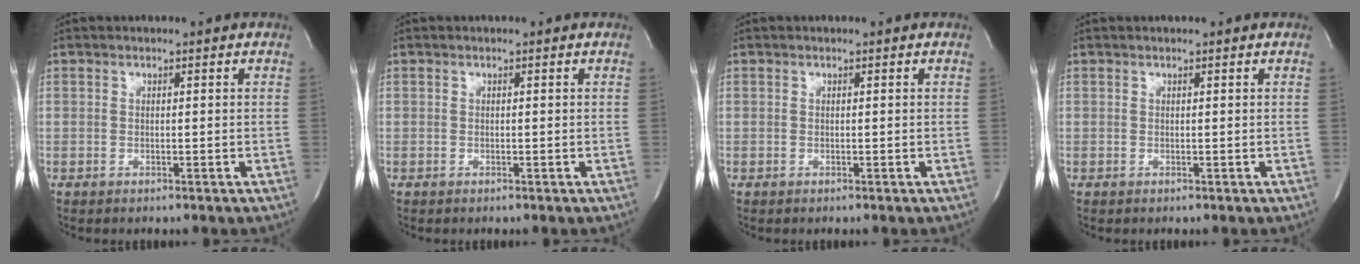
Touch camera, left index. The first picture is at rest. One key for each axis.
{"total": 0.0}
{"total": 0.0}
{"total": 0.8, "fx": 0.8, "fy": -0.1, "fz": 0.3, "tx": -0.006, "ty": 0.007, "tz": 0.010}